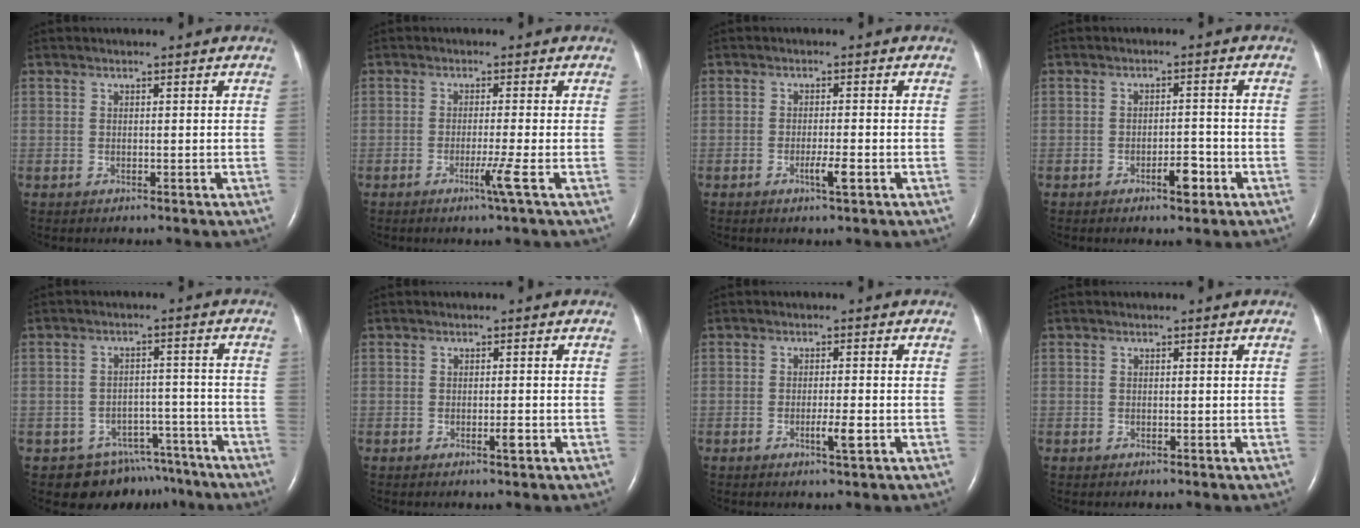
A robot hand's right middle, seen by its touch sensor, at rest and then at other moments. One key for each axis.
{"total": 2.8, "fx": -1.3, "fy": -1.2, "fz": 2.2, "tx": -0.040, "ty": -0.007, "tz": -0.026}
{"total": 2.5, "fx": -1.1, "fy": 0.0, "fz": 2.3, "tx": -0.042, "ty": -0.003, "tz": -0.019}
{"total": 3.3, "fx": -1.8, "fy": 1.1, "fz": 2.6, "tx": -0.040, "ty": 0.003, "tz": -0.028}
{"total": 8.3, "fx": -6.4, "fy": 5.2, "fz": 0.6, "tx": 0.010, "ty": 0.030, "tz": -0.080}
{"total": 1.1, "fx": -0.5, "fy": 0.1, "fz": 1.0, "tx": -0.019, "ty": -0.001, "tz": -0.007}
{"total": 2.5, "fx": -0.9, "fy": 0.0, "fz": 2.3, "tx": -0.044, "ty": -0.004, "tz": -0.015}
{"total": 0.0}